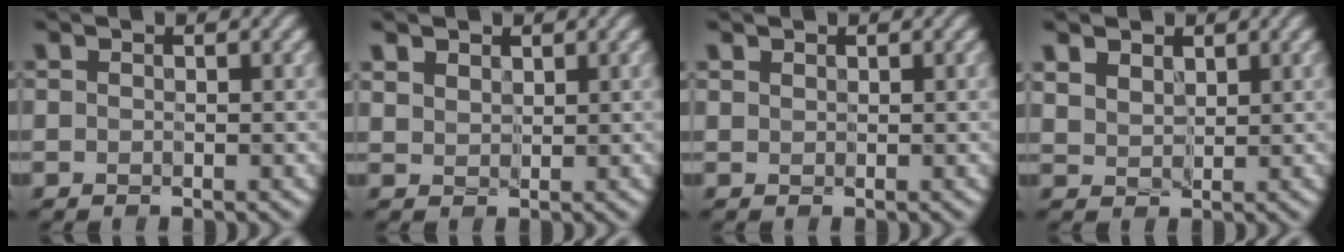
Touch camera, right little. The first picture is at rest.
{"total": 2.5, "force": [1.7, 1.6, 1.0], "torque": [-0.038, 0.002, 0.035]}
{"total": 0.8, "force": [0.6, 0.5, 0.1], "torque": [-0.007, 0.001, 0.018]}
{"total": 3.9, "force": [2.3, 2.6, 1.8], "torque": [-0.066, 0.004, 0.044]}